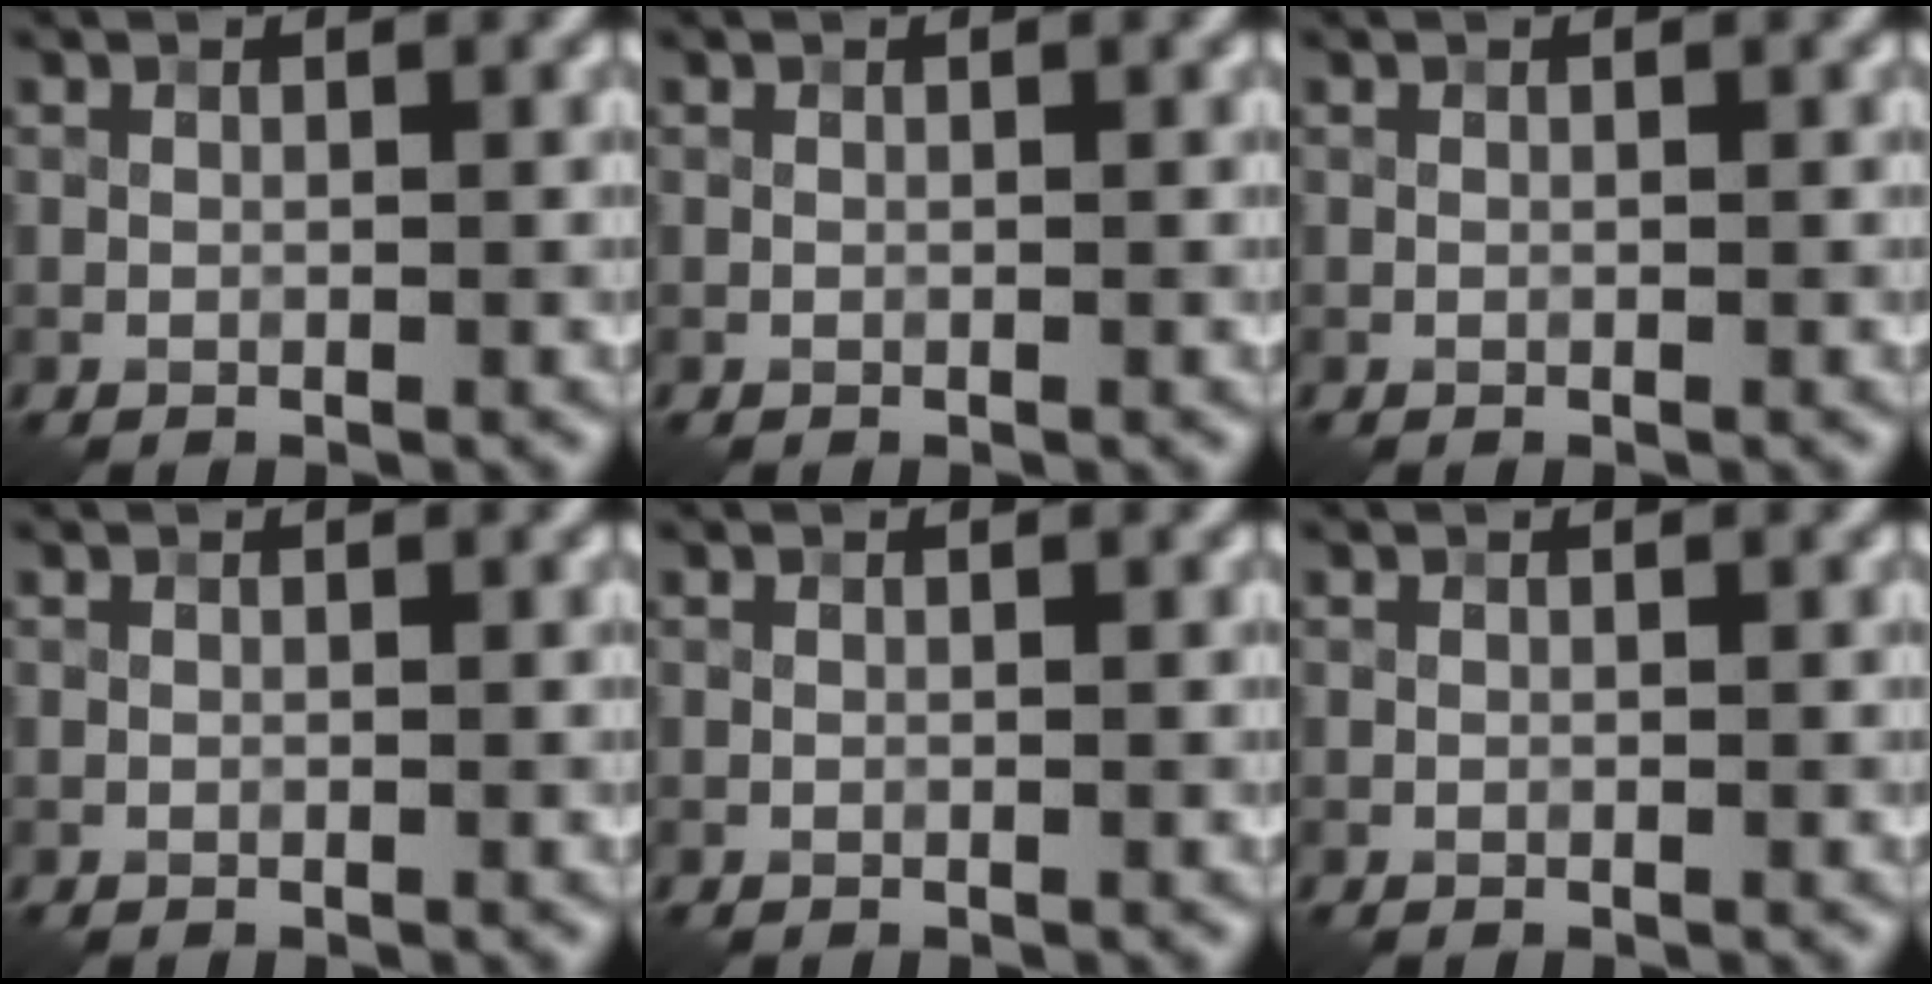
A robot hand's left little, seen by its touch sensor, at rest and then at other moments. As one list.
[{"total": 0.0}, {"total": 0.0}, {"total": 0.0}, {"total": 0.0}, {"total": 0.0}]